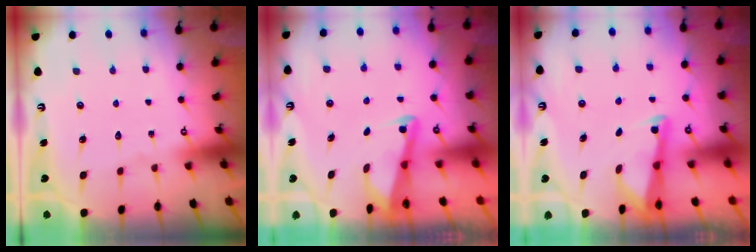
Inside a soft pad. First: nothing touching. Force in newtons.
{"total": 2.8, "press": 2.8, "slide": 0.3}
{"total": 2.9, "press": 2.9, "slide": 0.2}